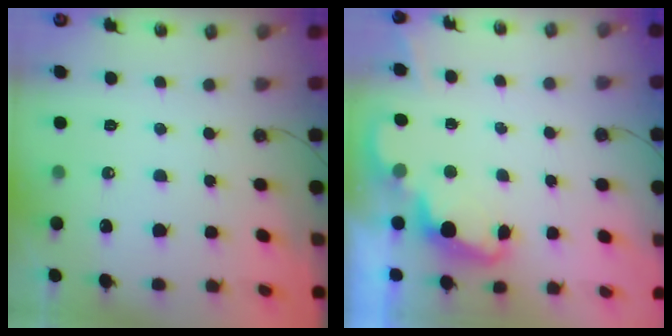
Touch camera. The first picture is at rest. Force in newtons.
{"total": 2.3, "press": 2.2, "slide": 0.5}